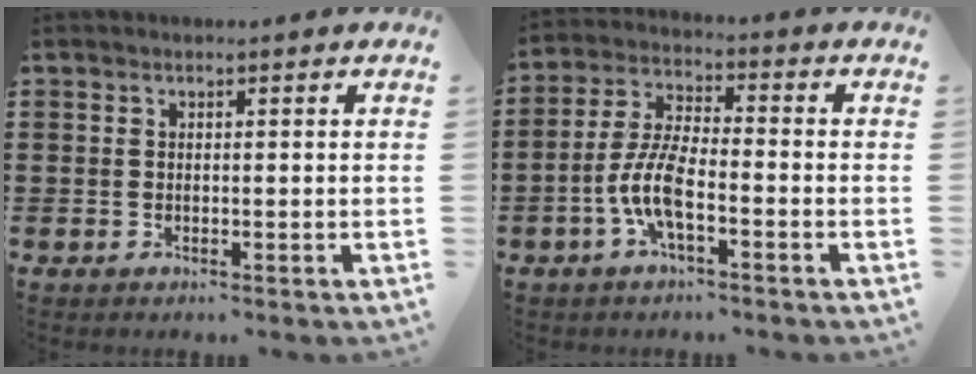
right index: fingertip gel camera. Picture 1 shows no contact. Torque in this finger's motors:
{"motor_torque": [1.58, 0.56, 0.29, 0.21]}